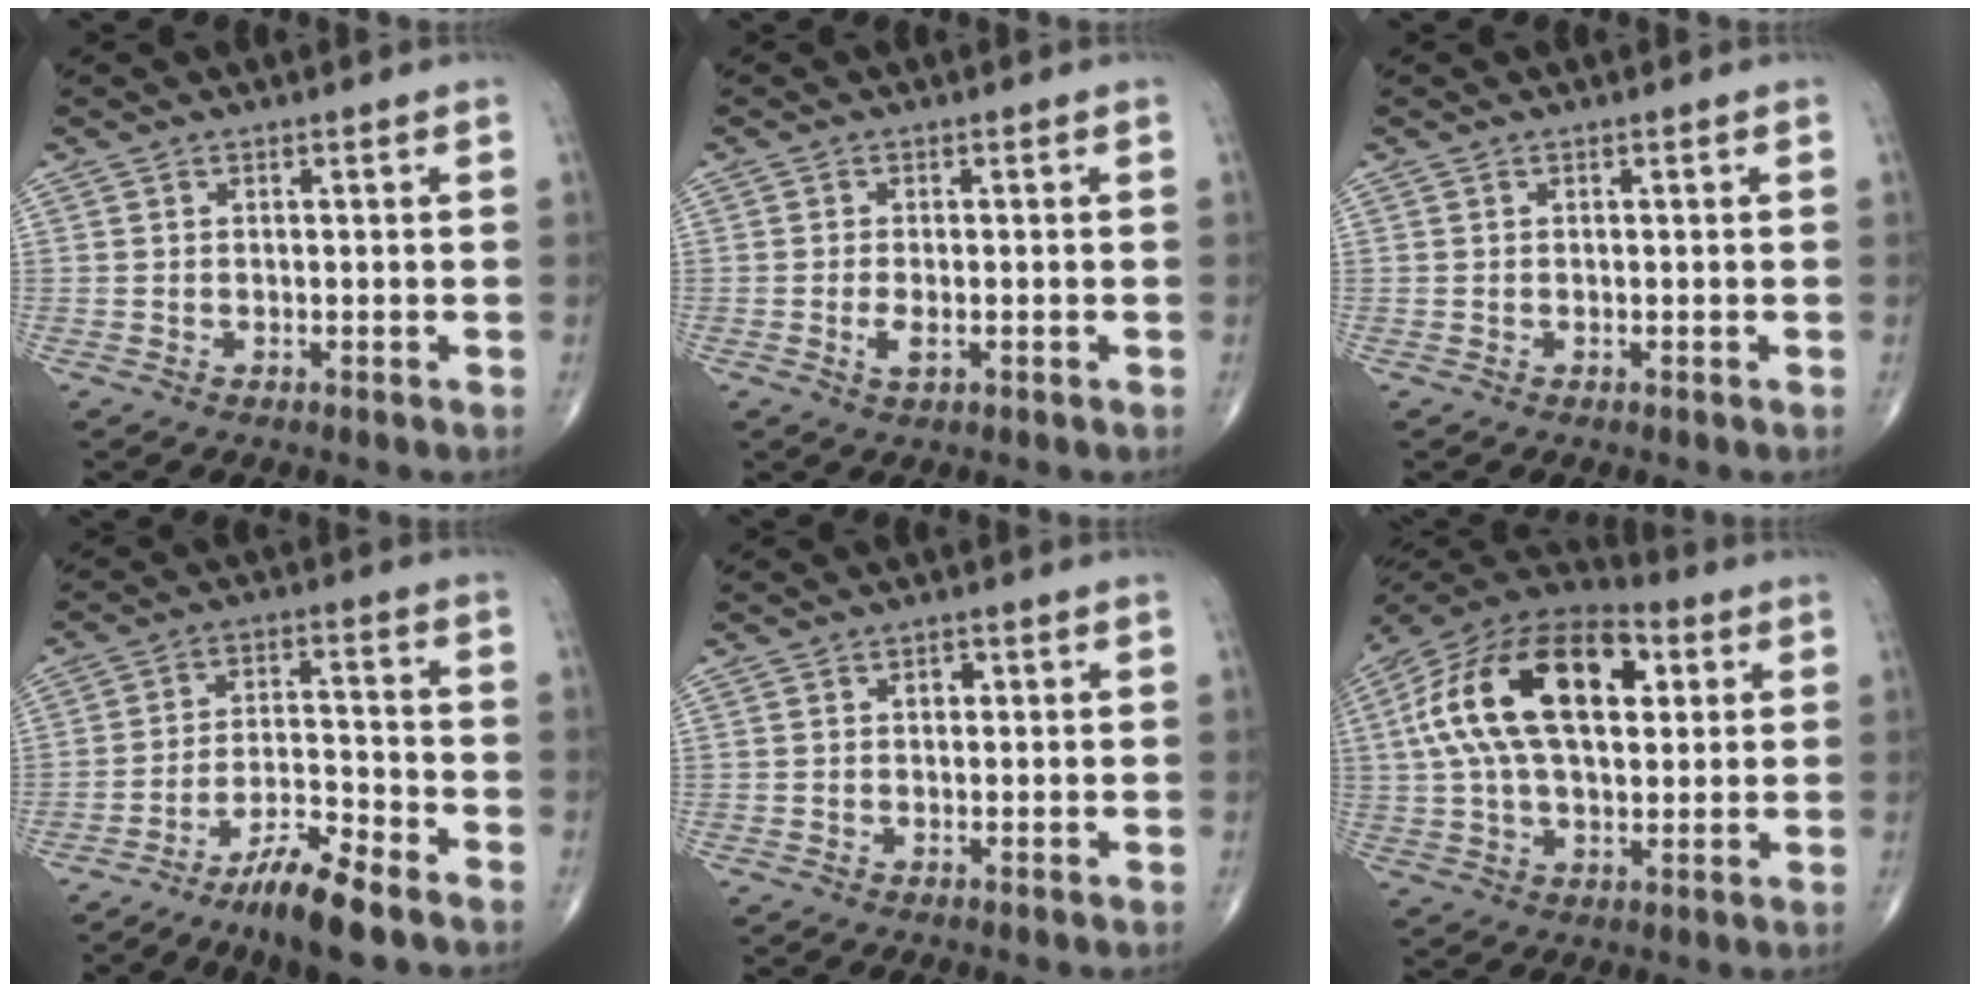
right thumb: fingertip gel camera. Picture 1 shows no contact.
{"total": 2.3, "force": [-0.6, 0.9, 2.1], "torque": [-0.044, -0.005, -0.011]}
{"total": 0.0}
{"total": 10.1, "force": [-7.4, 1.8, 6.7], "torque": [-0.123, 0.049, -0.131]}
{"total": 1.6, "force": [0.4, 1.2, 1.1], "torque": [-0.011, 0.003, 0.004]}
{"total": 23.6, "force": [5.5, 13.0, 19.0], "torque": [-0.341, 0.021, 0.085]}